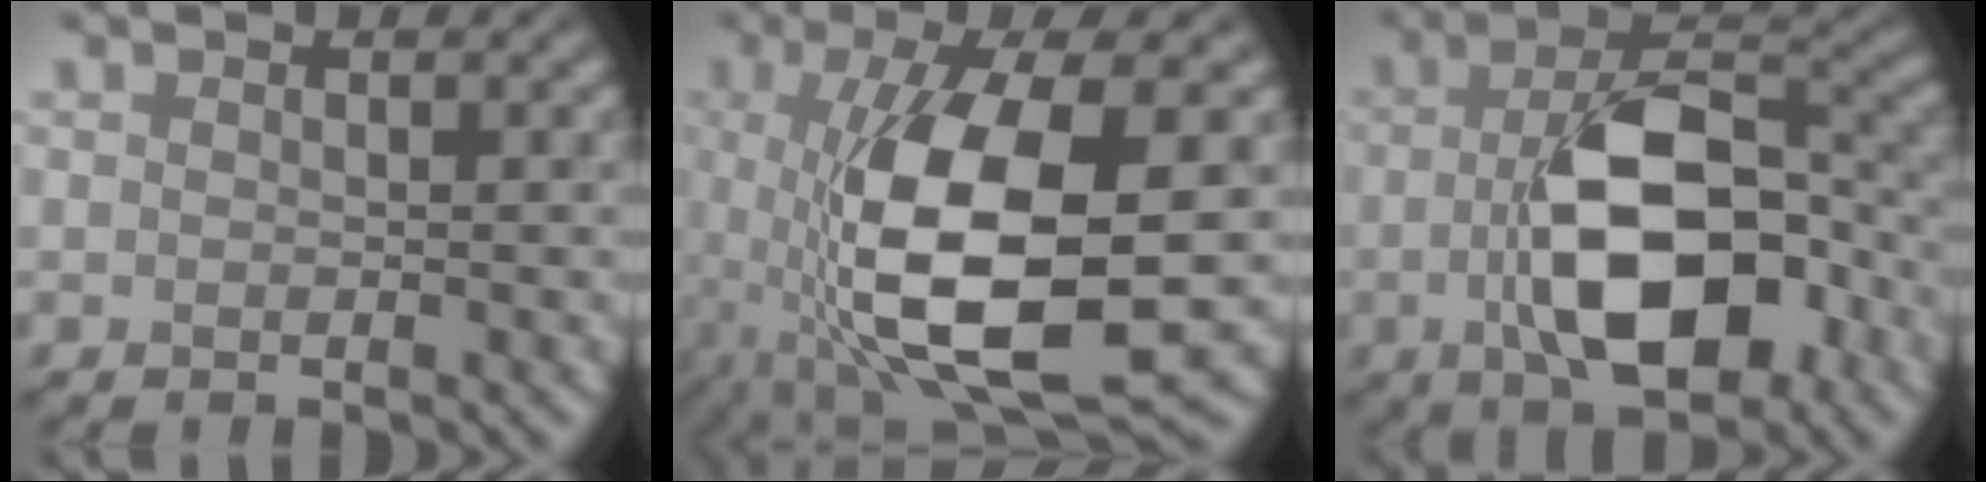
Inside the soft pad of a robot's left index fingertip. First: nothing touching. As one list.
[{"total": 12.3, "force": [-1.4, 4.1, 11.6], "torque": [-0.216, -0.012, -0.021]}, {"total": 11.2, "force": [-2.5, 5.5, 9.4], "torque": [-0.158, 0.002, -0.044]}]